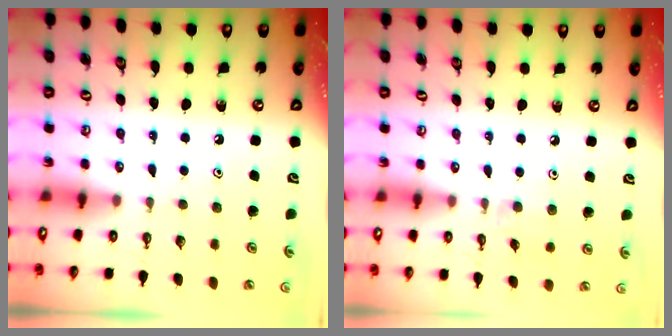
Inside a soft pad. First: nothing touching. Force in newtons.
{"total": 3.1, "press": 3.0, "slide": 0.4}